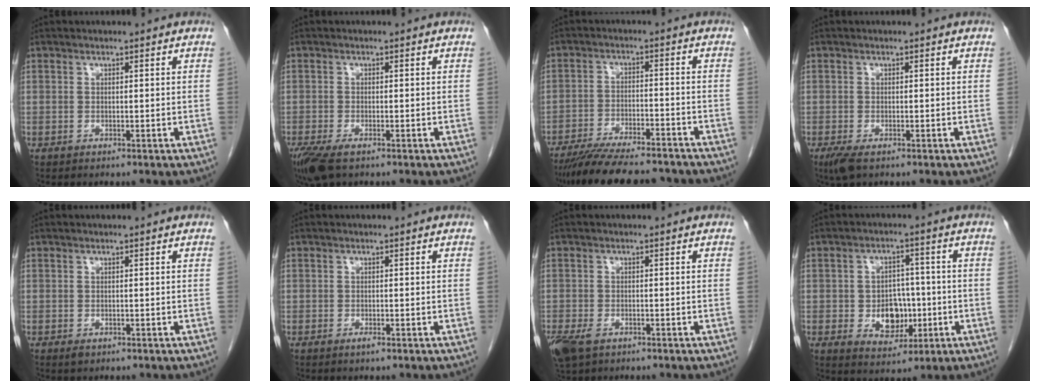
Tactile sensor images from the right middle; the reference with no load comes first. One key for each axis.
{"total": 5.0, "fx": -3.2, "fy": 1.7, "fz": 3.4, "tx": -0.071, "ty": -0.014, "tz": -0.057}
{"total": 15.1, "fx": -13.4, "fy": 2.0, "fz": 6.6, "tx": -0.116, "ty": -0.012, "tz": -0.201}
{"total": 2.5, "fx": -1.5, "fy": 0.8, "fz": 1.8, "tx": -0.041, "ty": -0.008, "tz": -0.024}
{"total": 0.6, "fx": -0.3, "fy": 0.4, "fz": 0.3, "tx": -0.006, "ty": 0.000, "tz": -0.001}
{"total": 0.6, "fx": -0.3, "fy": -0.3, "fz": 0.4, "tx": -0.007, "ty": -0.001, "tz": -0.005}
{"total": 5.7, "fx": -3.3, "fy": 3.2, "fz": 3.4, "tx": -0.078, "ty": -0.011, "tz": -0.057}
{"total": 6.8, "fx": -1.2, "fy": 4.6, "fz": 4.8, "tx": -0.077, "ty": 0.008, "tz": -0.011}